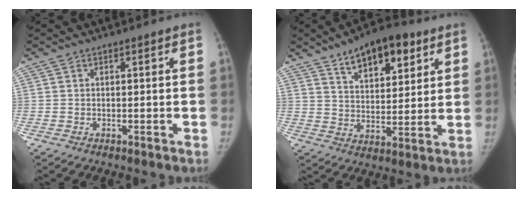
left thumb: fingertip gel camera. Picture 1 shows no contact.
{"total": 14.0, "force": [8.1, 6.7, 9.2], "torque": [-0.099, -0.033, 0.127]}